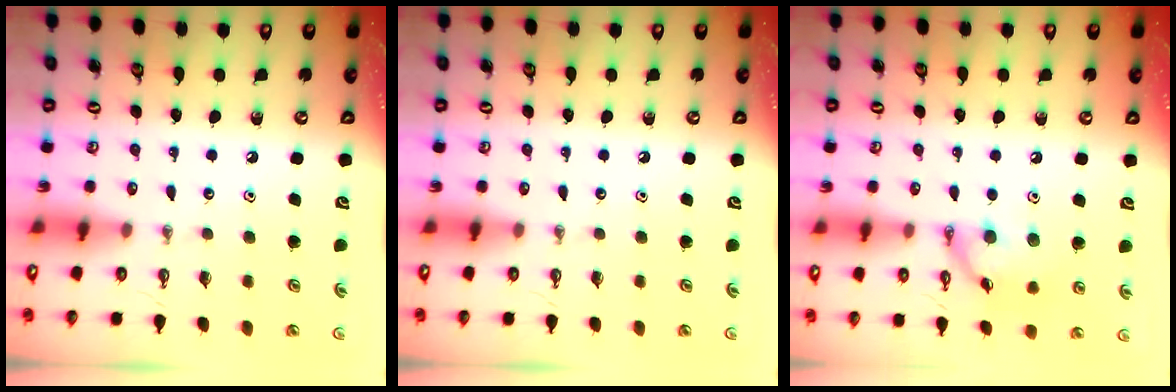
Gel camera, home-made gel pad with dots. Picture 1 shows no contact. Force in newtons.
{"total": 0.0}
{"total": 12.3, "press": 12.3, "slide": 0.4}